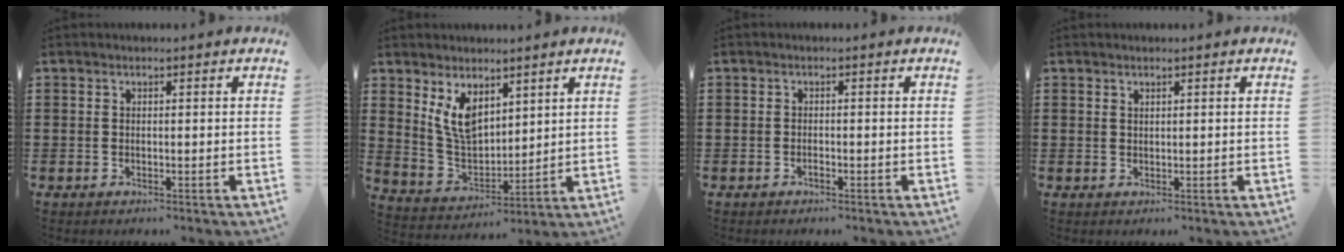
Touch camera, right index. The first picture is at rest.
{"total": 7.1, "force": [3.9, 3.9, 4.5], "torque": [-0.117, -0.013, 0.070]}
{"total": 0.8, "force": [-0.6, 0.2, 0.6], "torque": [-0.014, -0.005, -0.009]}
{"total": 0.6, "force": [0.4, 0.3, 0.2], "torque": [-0.006, 0.000, 0.008]}